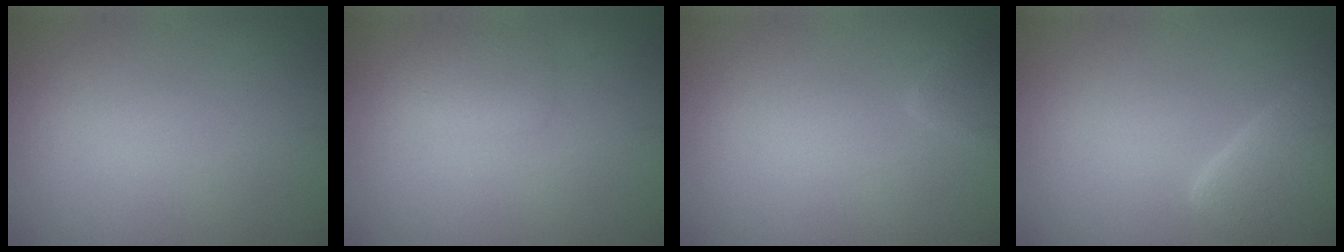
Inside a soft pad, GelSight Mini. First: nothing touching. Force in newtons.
{"total": 1.5, "press": 1.5, "slide": 0.1}
{"total": 1.7, "press": 1.7, "slide": 0.2}
{"total": 5.0, "press": 5.0, "slide": 0.4}